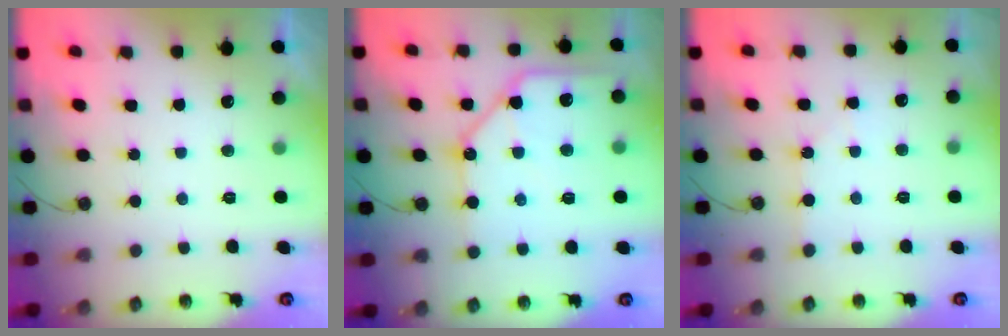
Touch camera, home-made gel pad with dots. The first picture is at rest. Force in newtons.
{"total": 13.3, "press": 13.2, "slide": 1.4}
{"total": 1.6, "press": 1.6, "slide": 0.3}